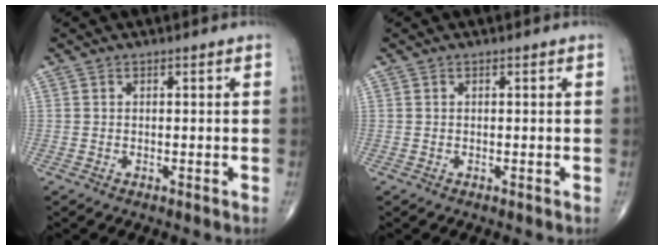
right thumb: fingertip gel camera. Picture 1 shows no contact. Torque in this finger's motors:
{"motor_torque": [0.00, 0.00, 0.00, 0.00, 0.00]}